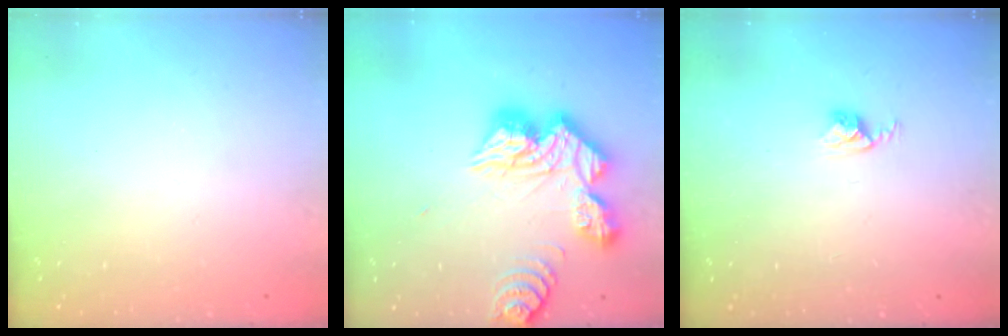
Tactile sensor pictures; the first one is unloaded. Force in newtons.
{"total": 19.6, "press": 19.5, "slide": 1.9}
{"total": 2.5, "press": 2.5, "slide": 0.4}